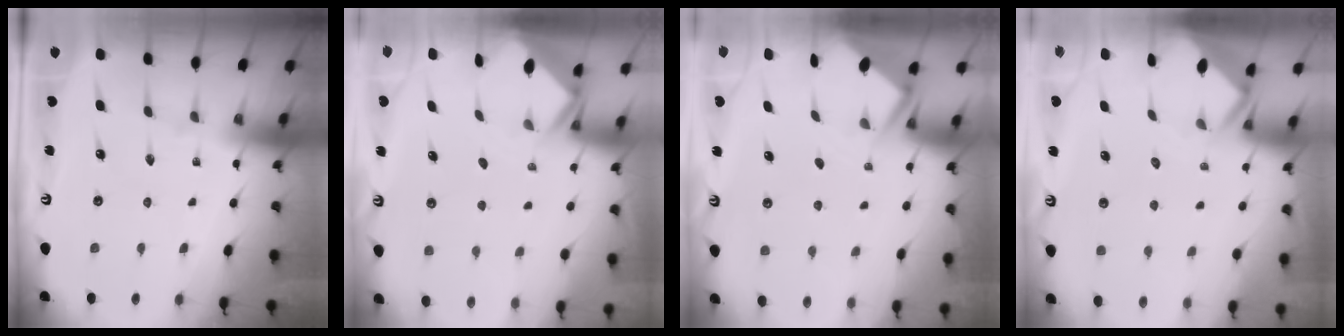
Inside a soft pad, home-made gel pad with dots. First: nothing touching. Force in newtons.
{"total": 2.7, "press": 2.7, "slide": 0.1}
{"total": 3.0, "press": 2.9, "slide": 0.4}
{"total": 3.0, "press": 3.0, "slide": 0.3}